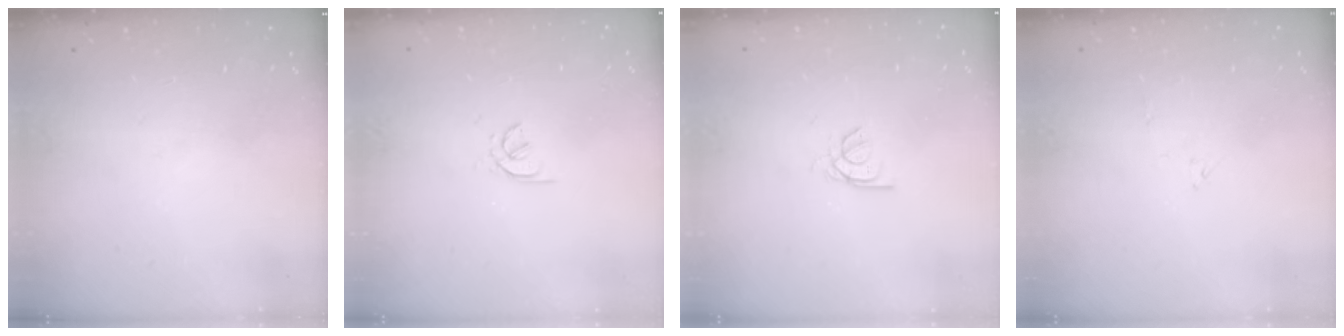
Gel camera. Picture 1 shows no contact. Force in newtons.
{"total": 1.2, "press": 1.2, "slide": 0.4}
{"total": 2.2, "press": 2.2, "slide": 0.2}
{"total": 4.7, "press": 4.7, "slide": 0.2}